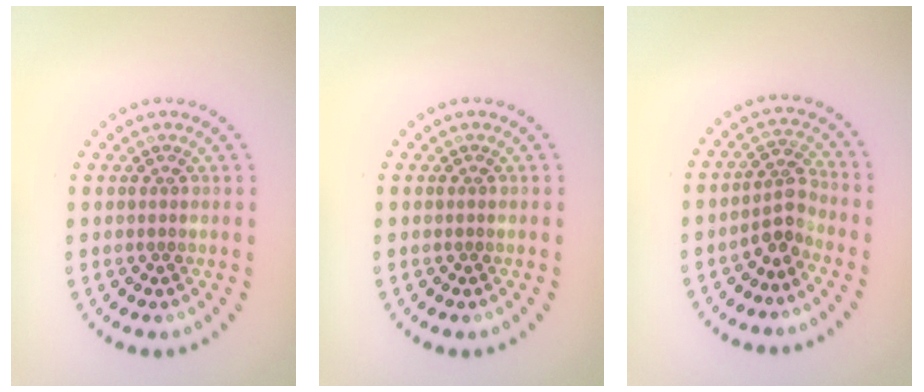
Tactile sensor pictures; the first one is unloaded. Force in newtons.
{"total": 0.0}
{"total": 2.6, "press": 1.9, "slide": 1.7}